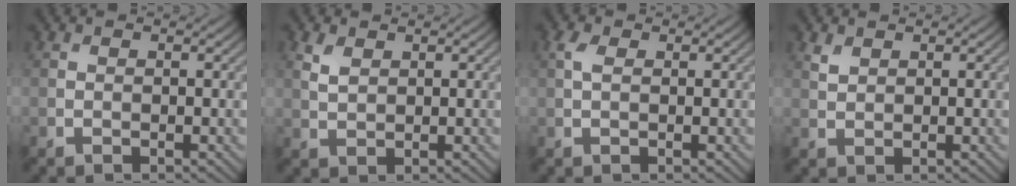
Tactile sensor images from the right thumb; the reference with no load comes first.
{"total": 2.2, "force": [1.2, 1.2, 1.4], "torque": [-0.039, 0.000, 0.026]}
{"total": 1.6, "force": [0.4, 0.9, 1.3], "torque": [-0.036, 0.004, 0.004]}
{"total": 1.4, "force": [1.0, 0.7, 0.6], "torque": [-0.020, -0.001, 0.025]}